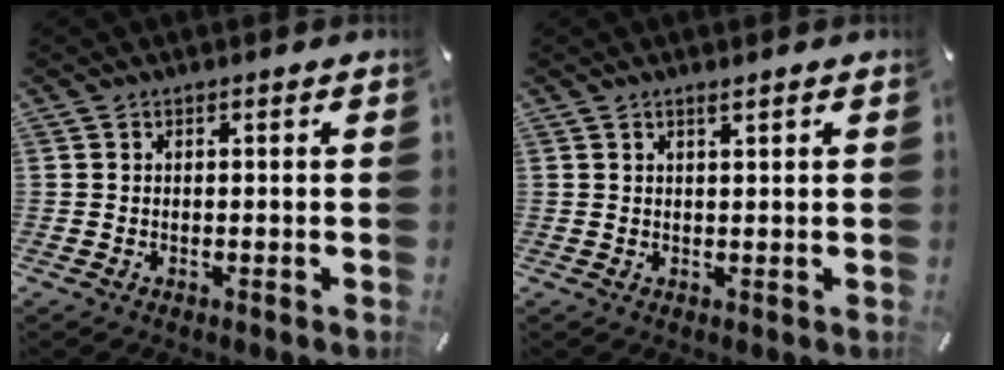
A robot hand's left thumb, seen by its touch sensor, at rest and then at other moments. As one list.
[{"total": 1.4, "force": [1.0, 0.1, 1.0], "torque": [-0.020, -0.002, 0.017]}]